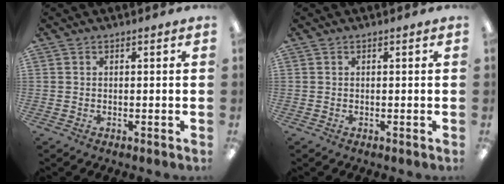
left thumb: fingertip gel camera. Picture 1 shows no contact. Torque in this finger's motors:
{"motor_torque": [0.00, 0.00, 0.21, -0.21, 0.00]}